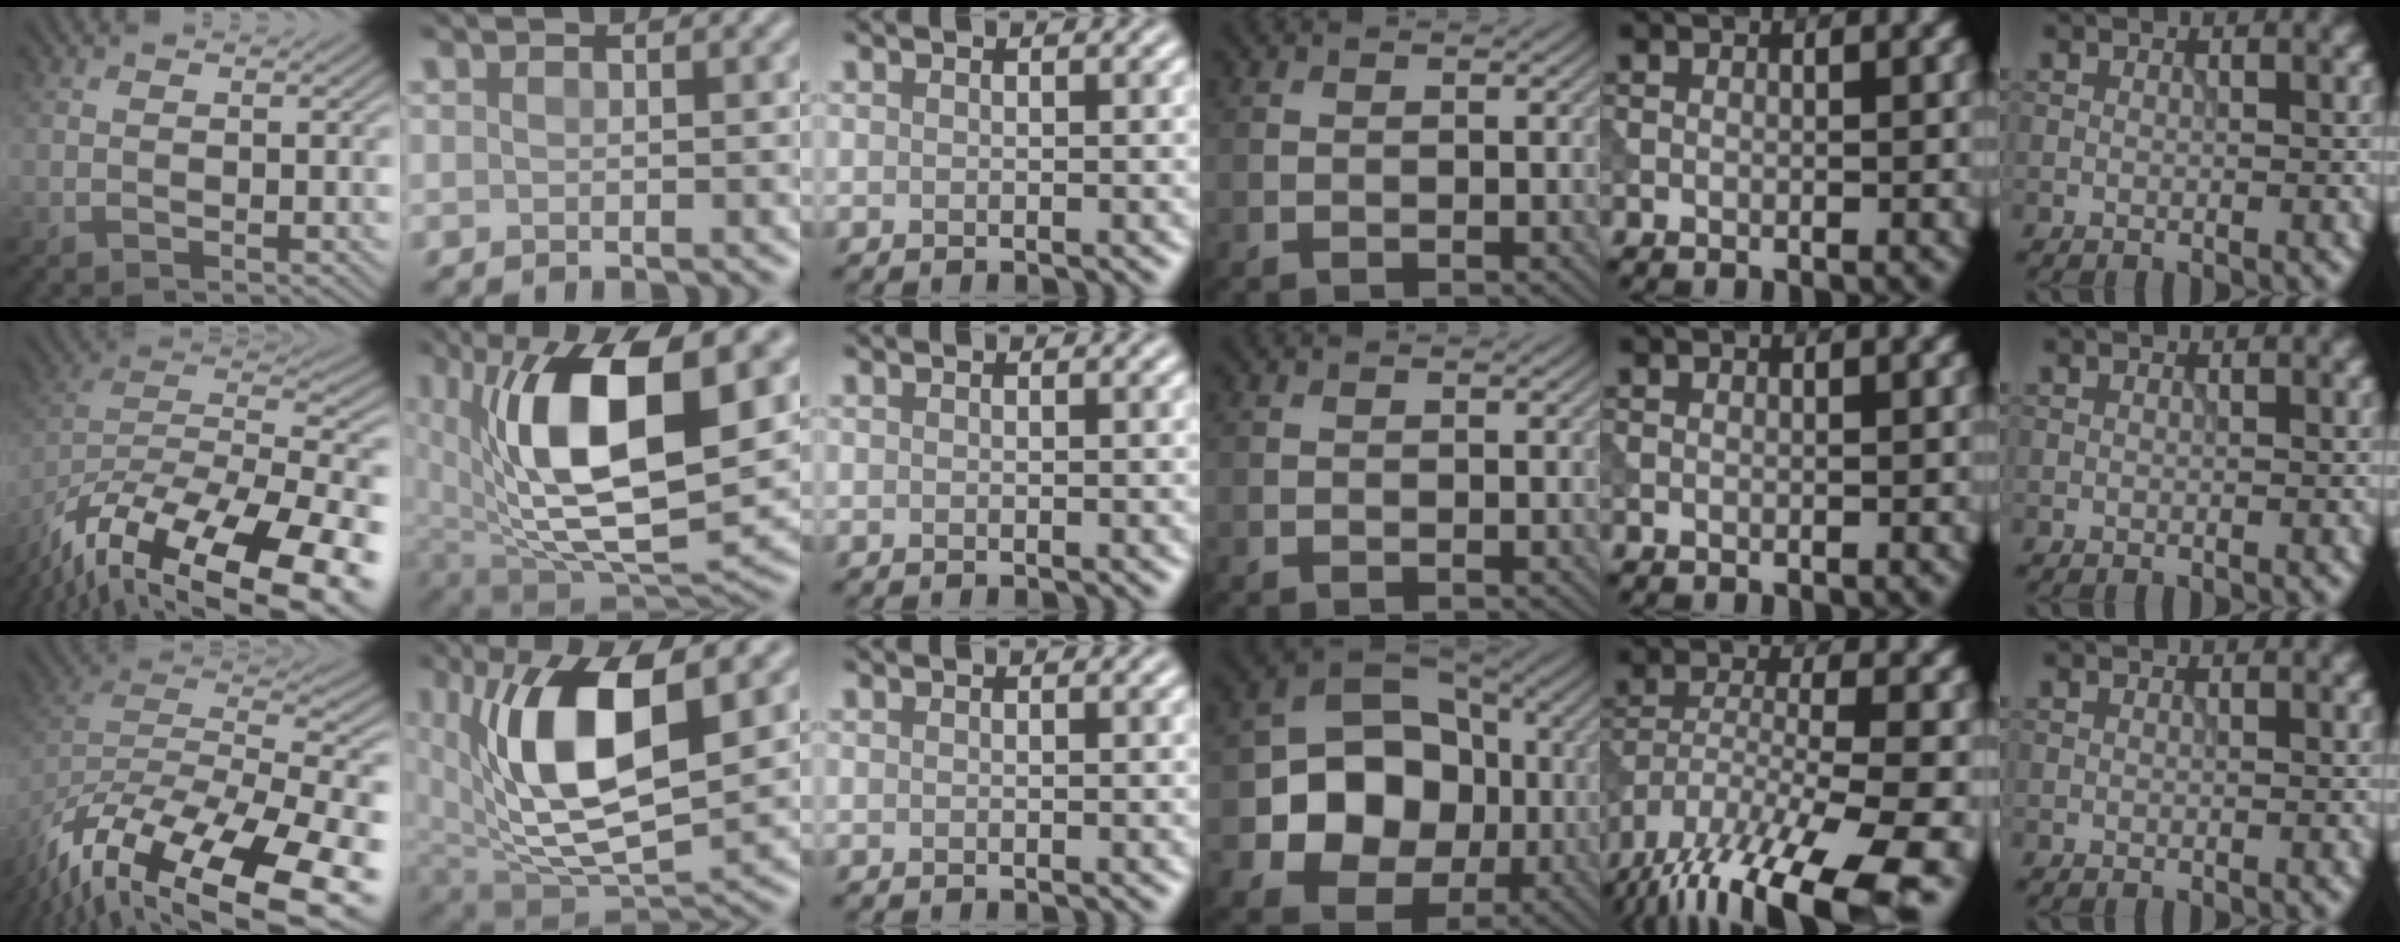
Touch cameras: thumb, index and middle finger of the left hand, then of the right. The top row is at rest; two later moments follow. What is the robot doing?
{"motion": "extract", "object": "tissue"}